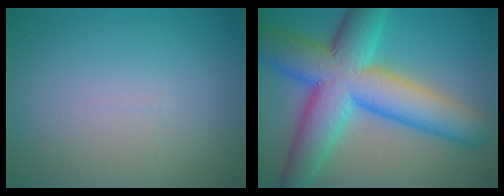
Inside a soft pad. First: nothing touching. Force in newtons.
{"total": 12.0, "press": 12.0, "slide": 0.2}